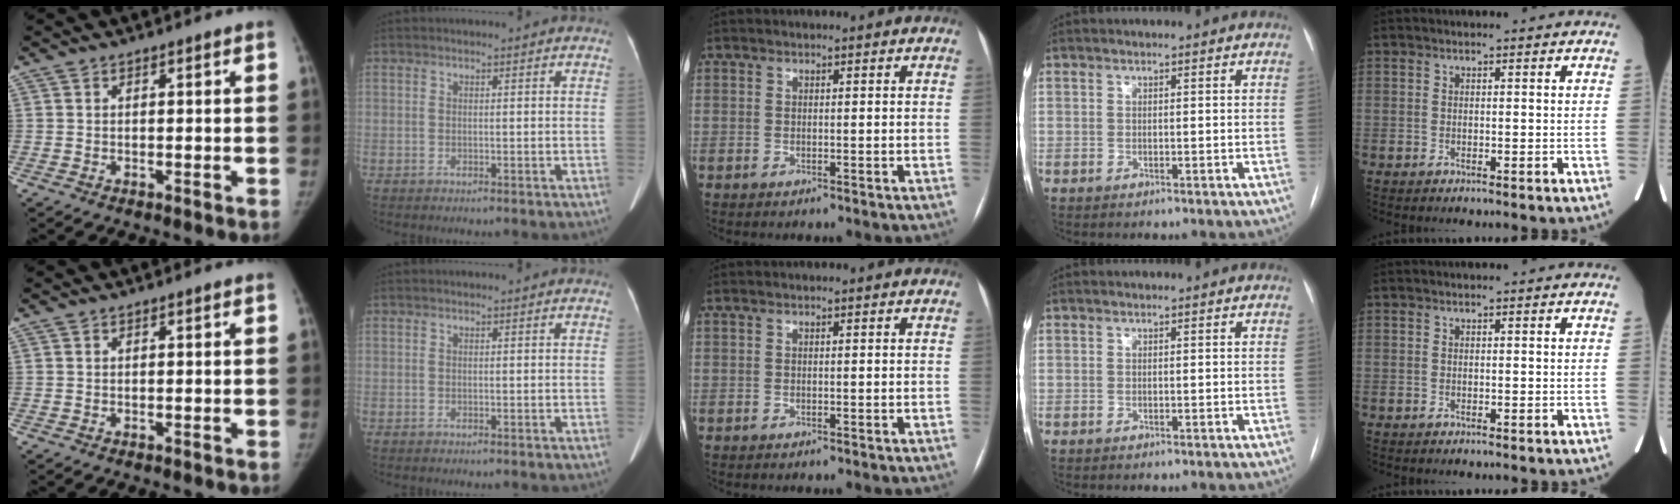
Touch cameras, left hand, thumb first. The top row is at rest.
{}